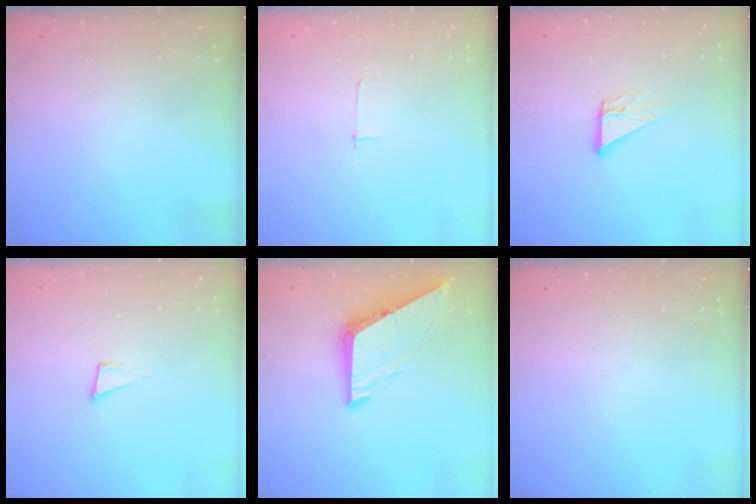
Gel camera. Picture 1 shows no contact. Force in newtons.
{"total": 2.7, "press": 2.7, "slide": 0.3}
{"total": 5.5, "press": 5.5, "slide": 0.3}
{"total": 3.9, "press": 2.6, "slide": 2.9}
{"total": 8.2, "press": 8.2, "slide": 0.6}
{"total": 0.0}